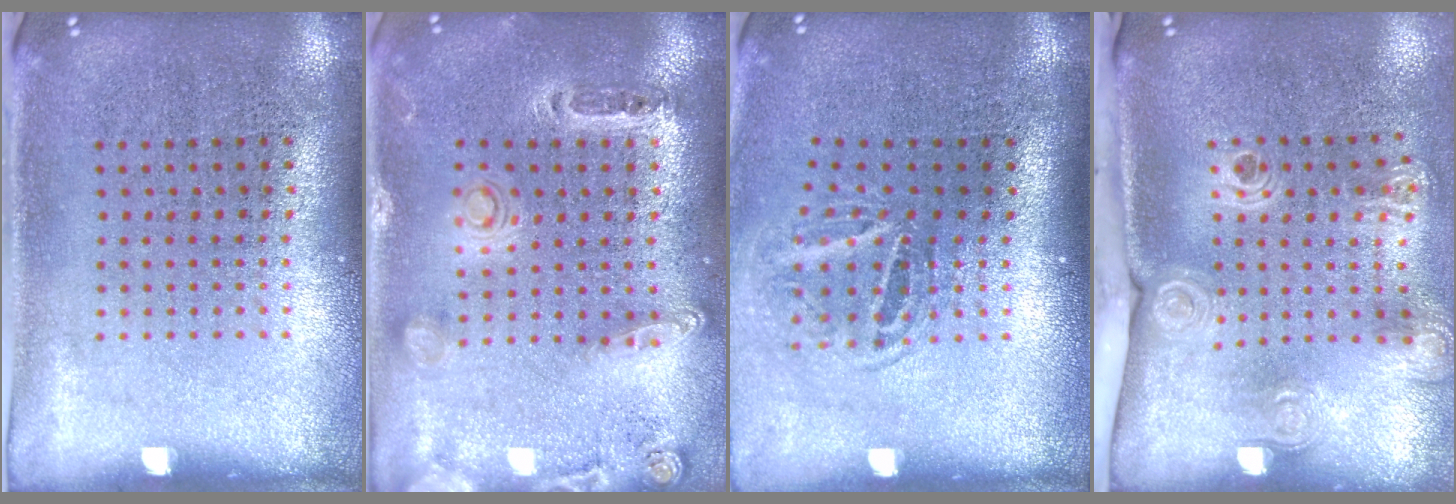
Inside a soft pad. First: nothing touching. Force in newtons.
{"total": 0.9, "press": 0.9, "slide": 0.2}
{"total": 1.7, "press": 1.1, "slide": 1.3}
{"total": 2.3, "press": 1.6, "slide": 1.5}